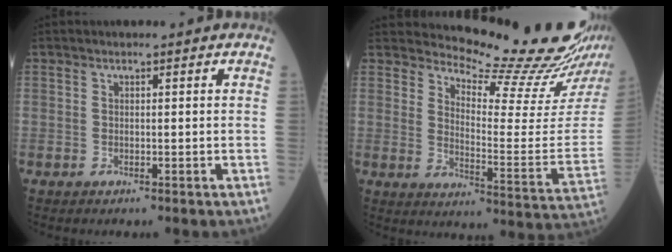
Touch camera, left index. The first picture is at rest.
{"total": 17.1, "force": [16.2, -0.8, 5.5], "torque": [-0.093, -0.115, 0.204]}